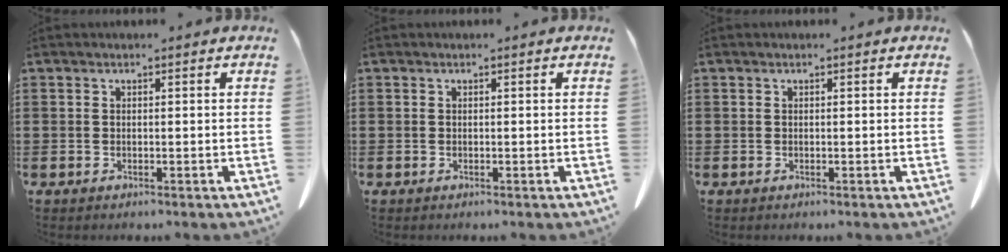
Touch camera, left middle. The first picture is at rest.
{"total": 0.0}
{"total": 0.0}